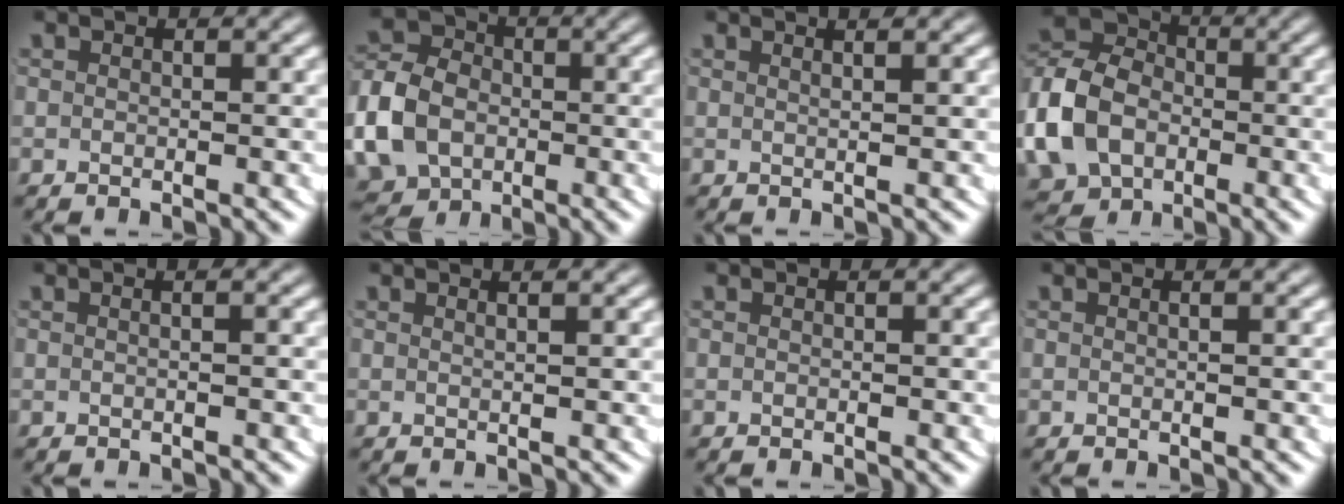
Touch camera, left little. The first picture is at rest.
{"total": 8.4, "force": [-1.8, 7.0, 4.2], "torque": [-0.092, -0.024, -0.028]}
{"total": 2.0, "force": [1.2, -0.2, 1.6], "torque": [-0.020, 0.001, 0.022]}
{"total": 10.2, "force": [-1.4, 8.7, 5.2], "torque": [-0.120, -0.028, -0.023]}
{"total": 0.8, "force": [-0.1, -0.2, 0.7], "torque": [-0.008, 0.005, -0.003]}
{"total": 1.2, "force": [0.7, -0.5, 0.9], "torque": [-0.012, -0.001, 0.013]}
{"total": 0.0}
{"total": 0.7, "force": [0.1, -0.3, 0.6], "torque": [-0.008, 0.003, 0.001]}